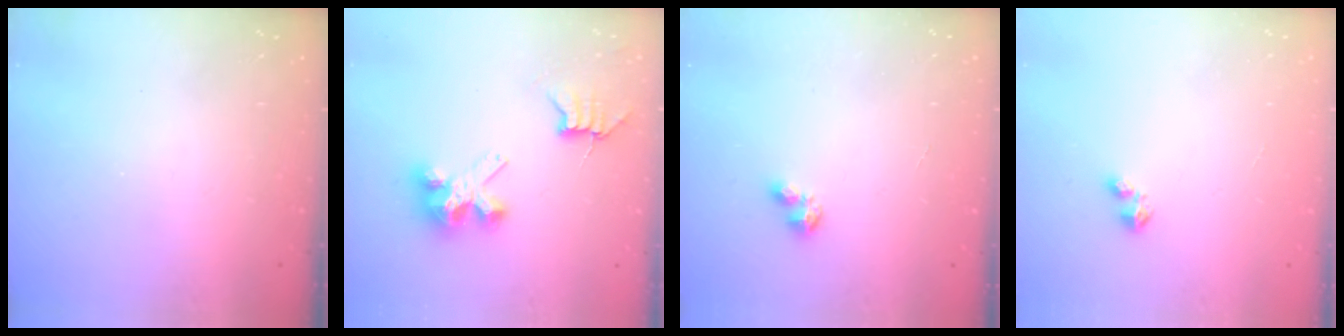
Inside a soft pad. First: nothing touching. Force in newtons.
{"total": 7.2, "press": 7.1, "slide": 0.6}
{"total": 1.0, "press": 1.0, "slide": 0.1}
{"total": 2.7, "press": 2.7, "slide": 0.4}